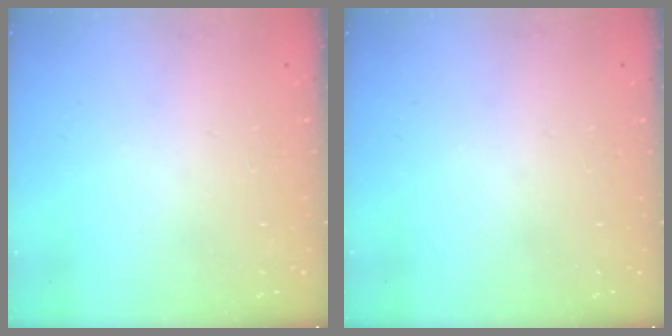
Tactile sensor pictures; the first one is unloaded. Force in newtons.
{"total": 0.0}